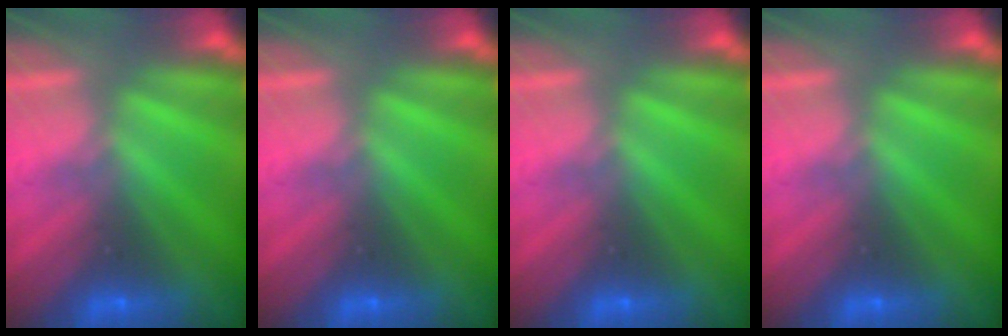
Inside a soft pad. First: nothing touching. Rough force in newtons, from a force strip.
{"total": 0.0}
{"total": 0.0}
{"total": 0.0}